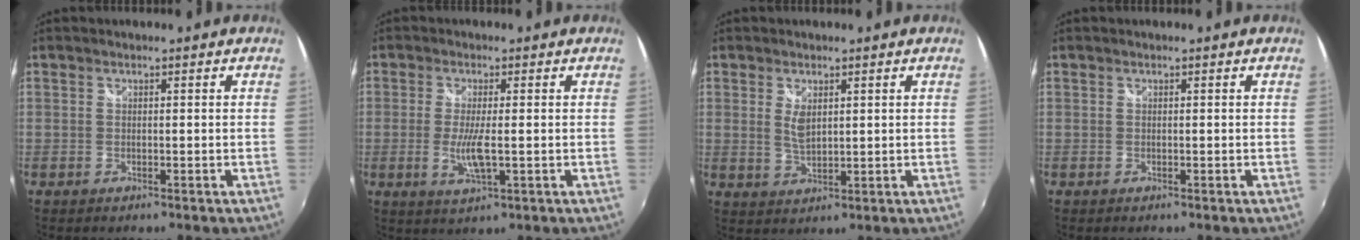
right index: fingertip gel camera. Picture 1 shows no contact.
{"total": 5.2, "force": [-0.9, 0.8, 5.1], "torque": [-0.105, -0.011, -0.018]}
{"total": 3.6, "force": [1.1, 1.7, 3.0], "torque": [-0.051, -0.005, 0.020]}
{"total": 0.0}